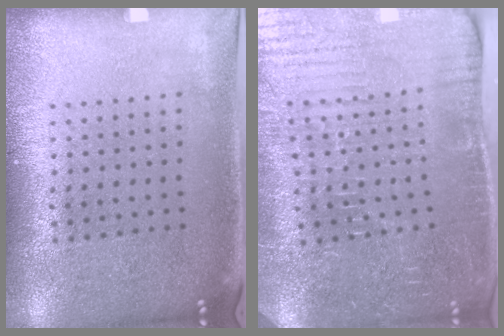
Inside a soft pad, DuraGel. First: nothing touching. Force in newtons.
{"total": 4.3, "press": 4.3, "slide": 0.3}